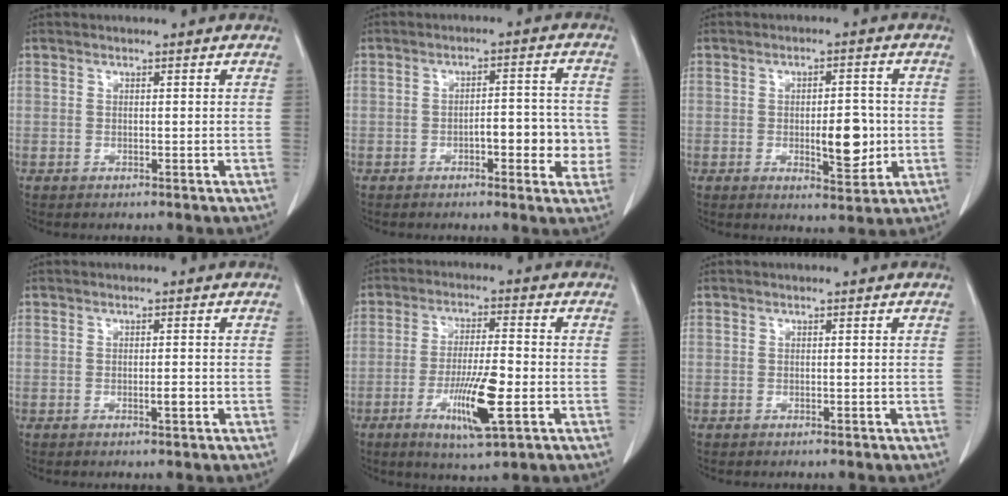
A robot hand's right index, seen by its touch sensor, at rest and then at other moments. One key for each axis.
{"total": 7.2, "fx": -1.9, "fy": 2.3, "fz": 6.5, "tx": -0.078, "ty": 0.016, "tz": -0.023}
{"total": 7.0, "fx": -1.0, "fy": 2.5, "fz": 6.4, "tx": -0.088, "ty": -0.004, "tz": -0.007}
{"total": 1.3, "fx": -0.4, "fy": 0.2, "fz": 1.2, "tx": -0.020, "ty": -0.001, "tz": -0.007}
{"total": 10.0, "fx": -3.5, "fy": 1.1, "fz": 9.3, "tx": -0.169, "ty": -0.016, "tz": -0.059}
{"total": 0.0}